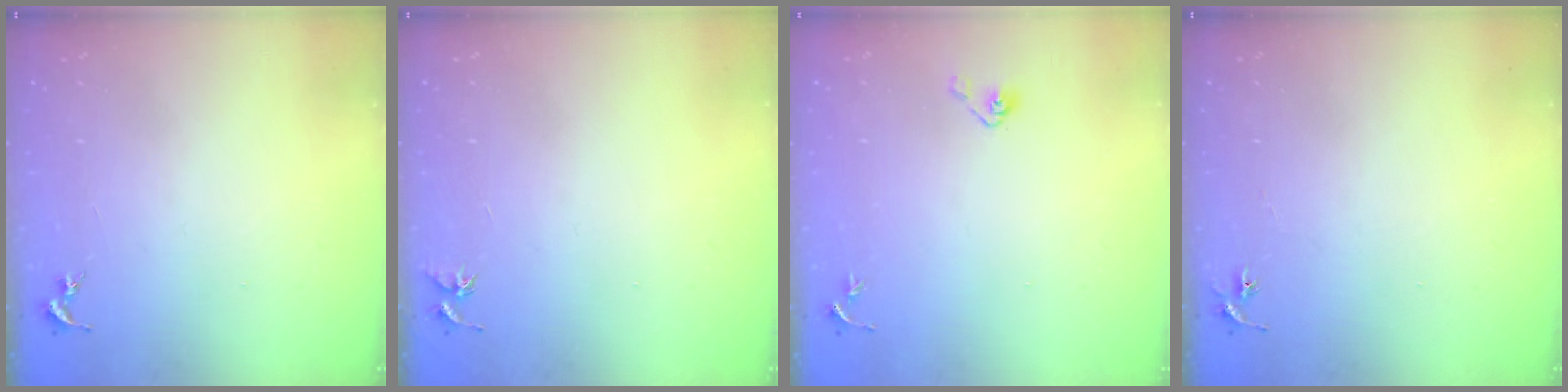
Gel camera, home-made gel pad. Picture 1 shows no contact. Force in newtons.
{"total": 3.7, "press": 3.7, "slide": 0.4}
{"total": 4.1, "press": 3.7, "slide": 1.7}
{"total": 2.9, "press": 2.9, "slide": 0.3}